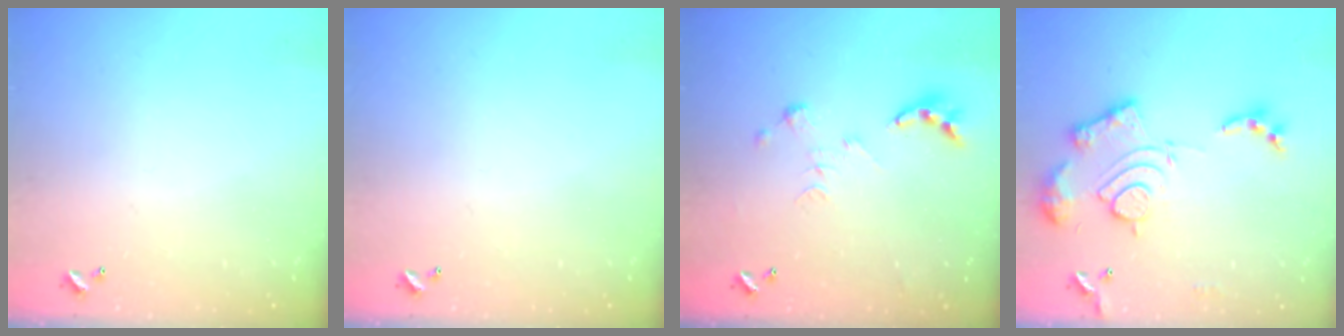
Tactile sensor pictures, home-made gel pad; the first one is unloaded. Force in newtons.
{"total": 0.0}
{"total": 0.0}
{"total": 17.4, "press": 17.3, "slide": 1.7}